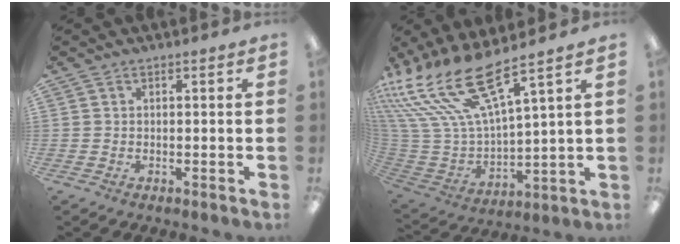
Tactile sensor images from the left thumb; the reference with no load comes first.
{"total": 20.8, "force": [14.2, 6.8, 13.5], "torque": [-0.303, -0.103, 0.251]}